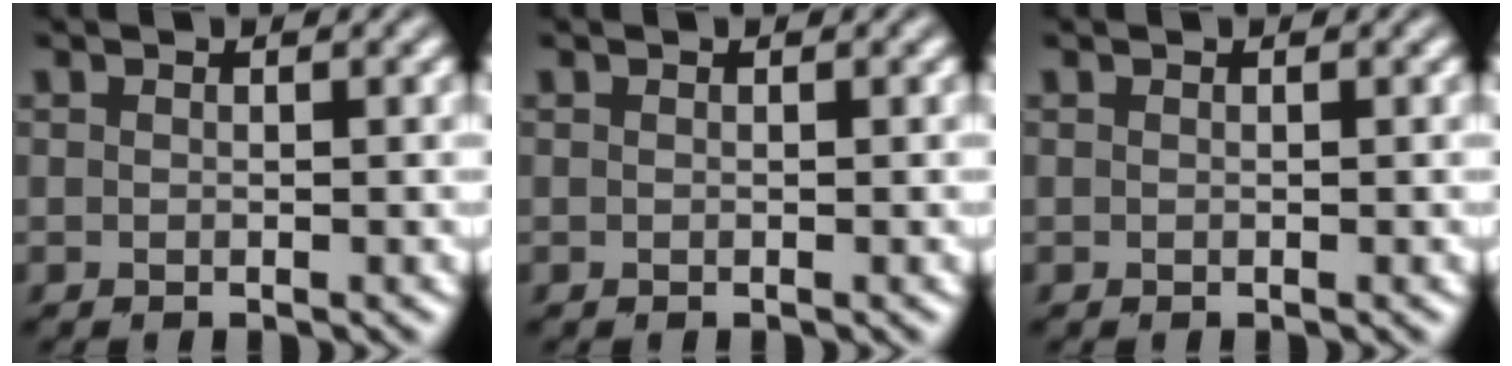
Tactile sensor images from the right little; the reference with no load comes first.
{"total": 0.0}
{"total": 0.0}